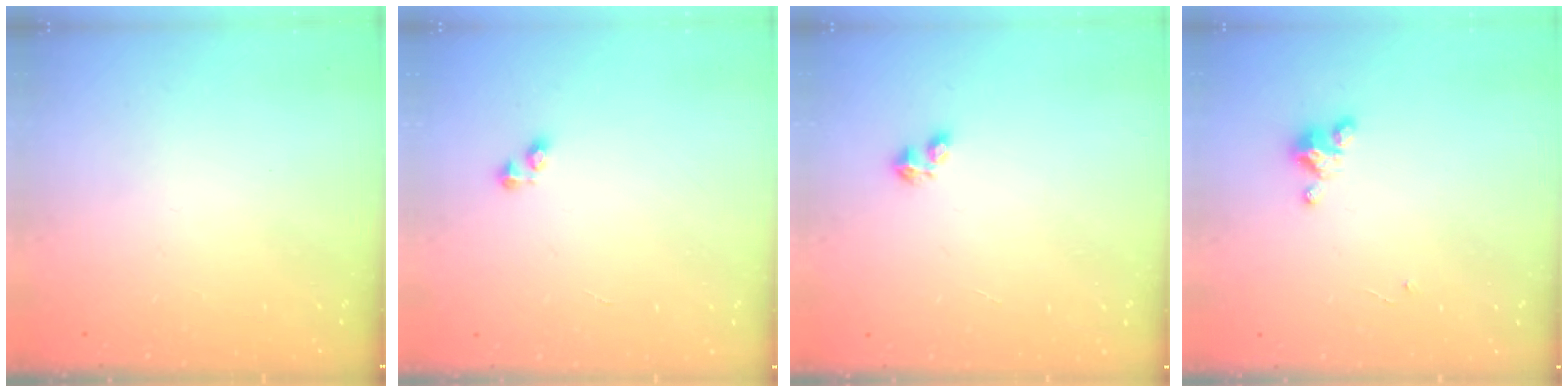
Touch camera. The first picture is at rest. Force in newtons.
{"total": 2.2, "press": 2.2, "slide": 0.3}
{"total": 2.4, "press": 2.3, "slide": 0.6}
{"total": 2.7, "press": 2.7, "slide": 0.3}